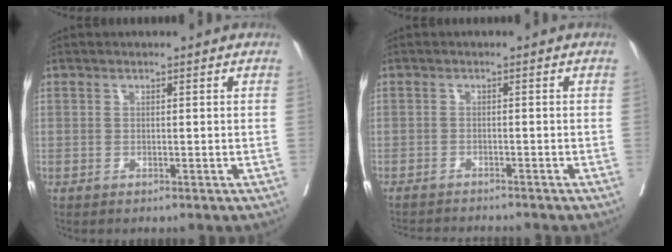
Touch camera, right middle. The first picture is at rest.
{"total": 6.6, "force": [-6.3, 0.4, 1.7], "torque": [-0.020, -0.011, -0.092]}